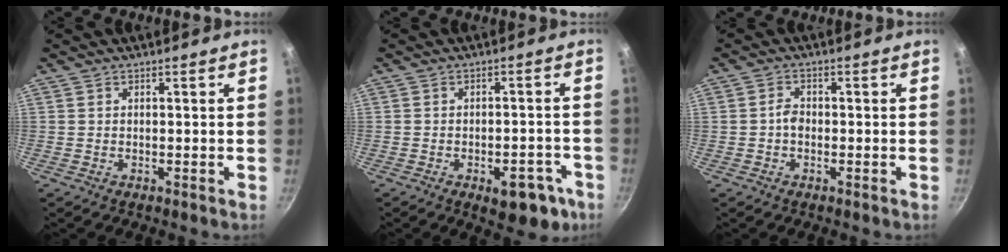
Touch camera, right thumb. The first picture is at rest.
{"total": 9.2, "force": [-4.4, 4.8, 6.5], "torque": [-0.043, 0.029, -0.045]}
{"total": 2.2, "force": [-0.5, 1.6, 1.4], "torque": [-0.020, 0.011, -0.011]}